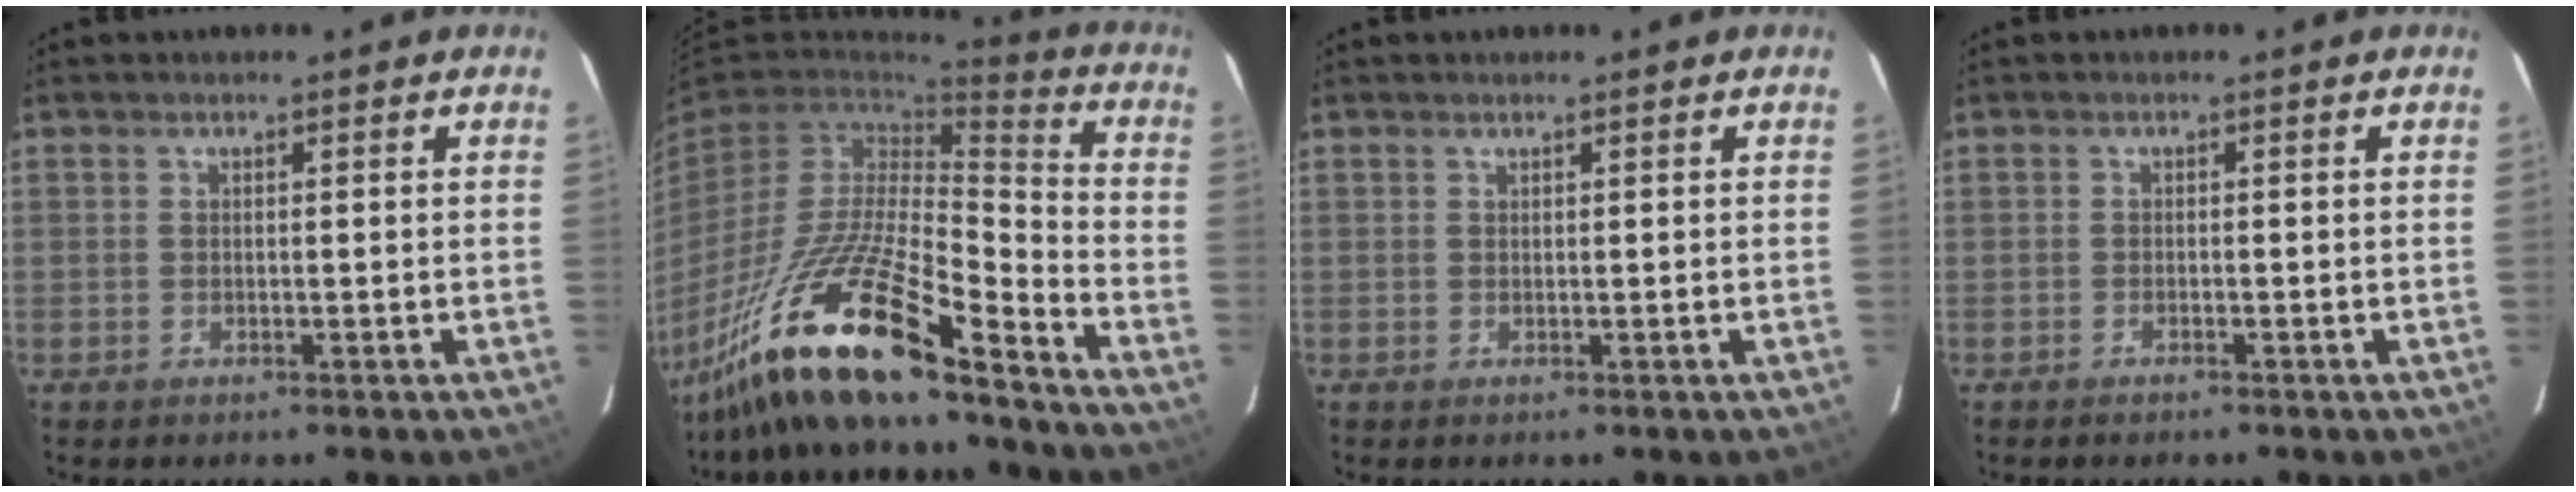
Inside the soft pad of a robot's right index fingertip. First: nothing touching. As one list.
[{"total": 20.2, "force": [-15.1, 3.0, 13.1], "torque": [-0.263, -0.023, -0.289]}, {"total": 0.7, "force": [0.3, -0.4, -0.5], "torque": [0.007, -0.001, 0.006]}, {"total": 0.8, "force": [-0.8, 0.1, 0.1], "torque": [-0.006, -0.002, -0.016]}]